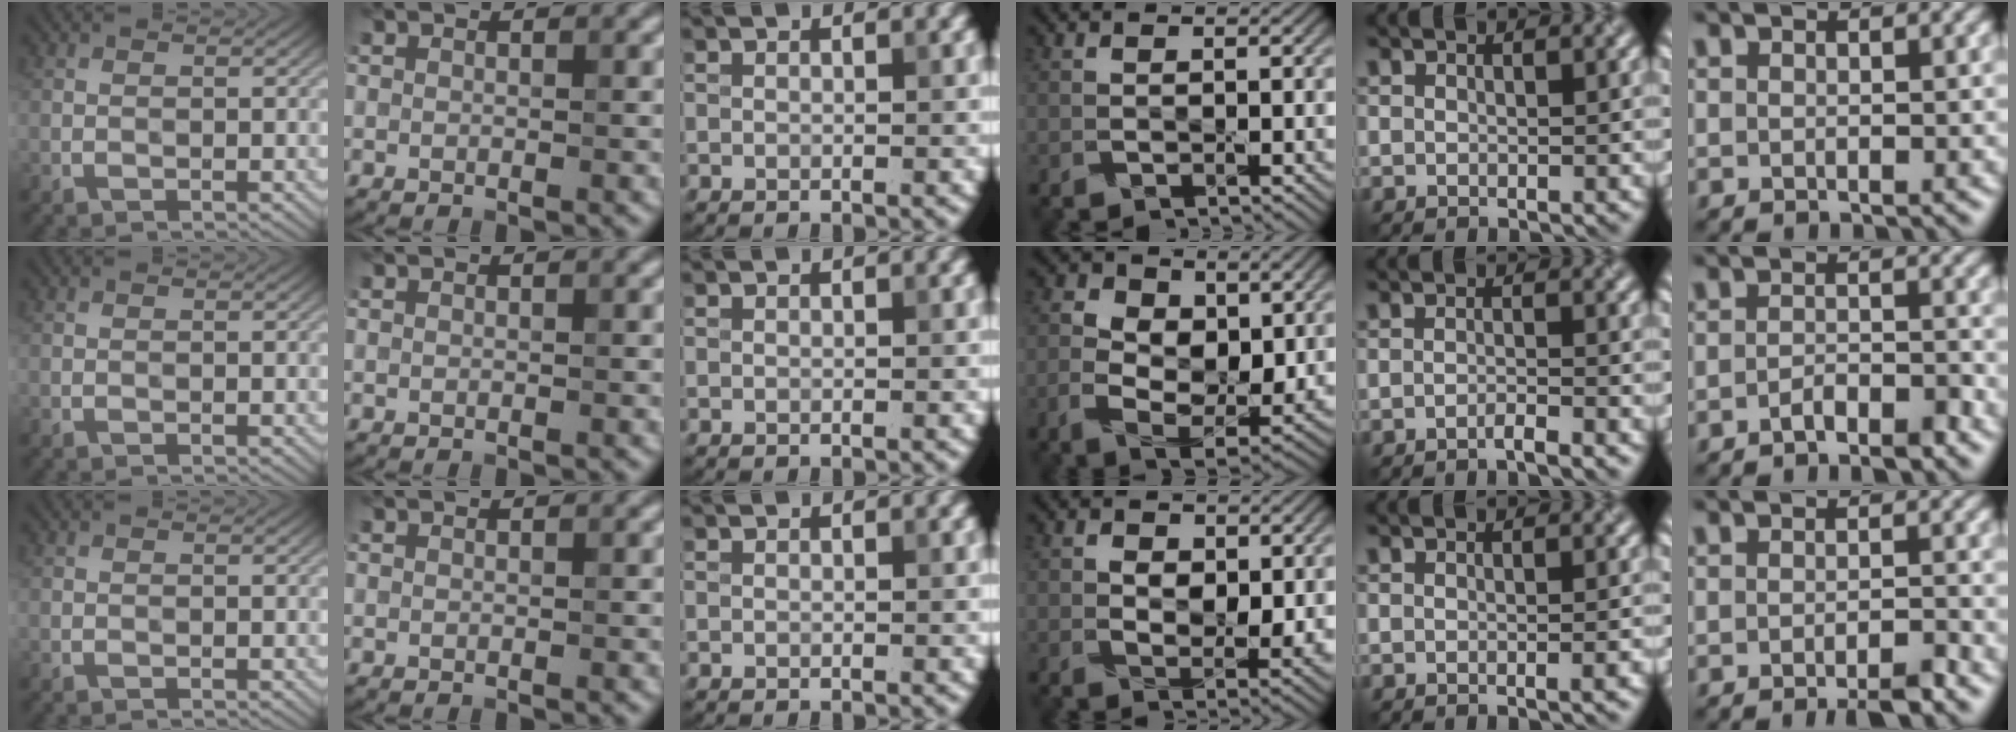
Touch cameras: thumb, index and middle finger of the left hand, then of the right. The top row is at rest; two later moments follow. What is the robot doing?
{"motion": "squeeze", "object": "air blower"}